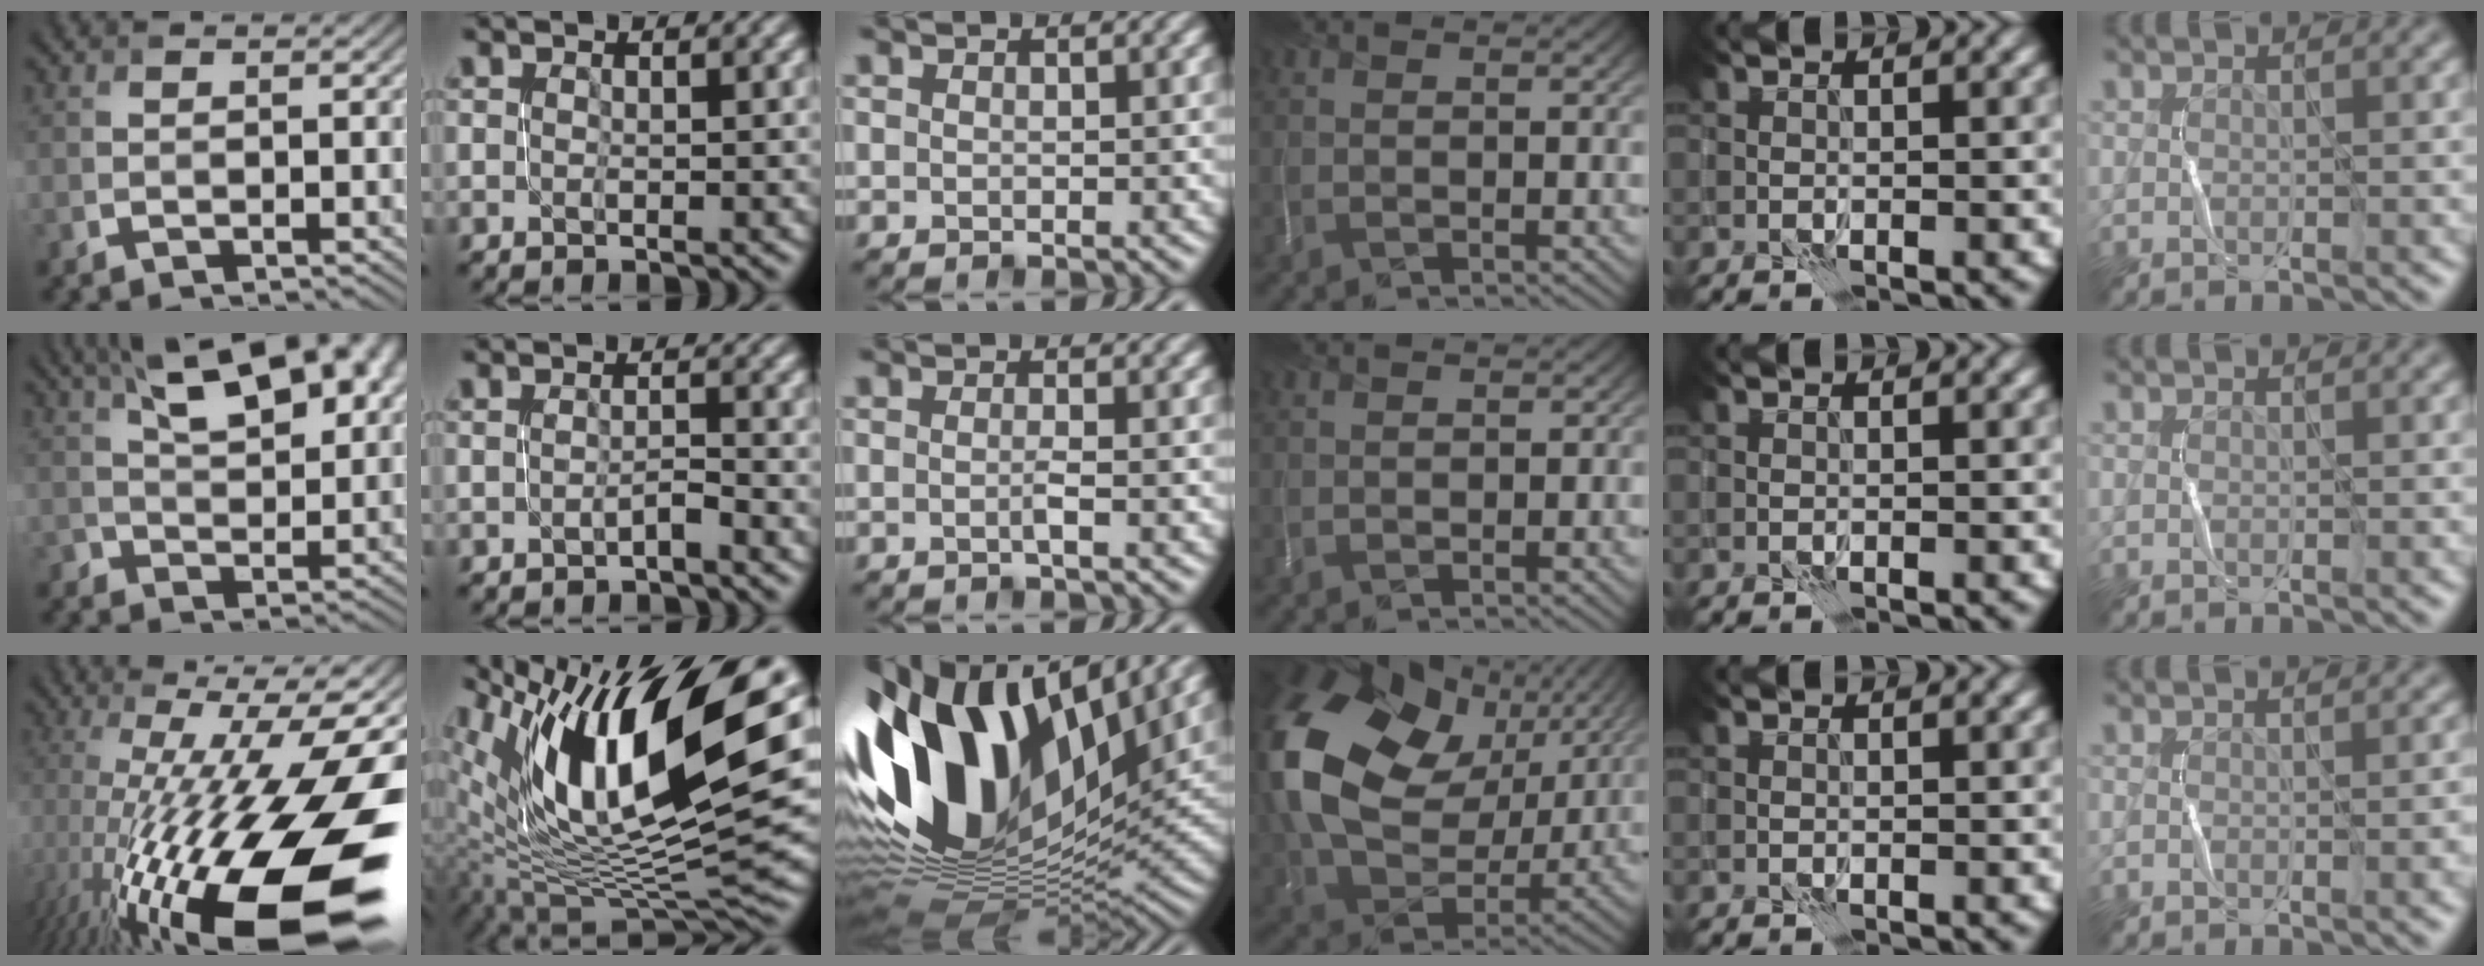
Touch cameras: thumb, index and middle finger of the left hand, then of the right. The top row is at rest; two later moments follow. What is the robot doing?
{"motion": "open", "object": "stapler"}